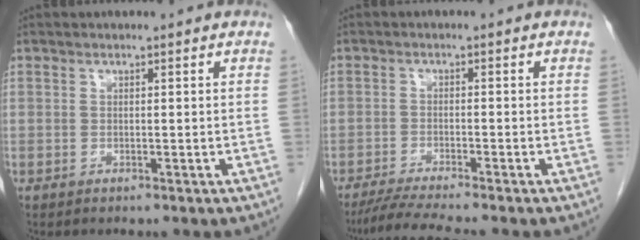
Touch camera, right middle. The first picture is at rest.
{"total": 6.2, "force": [-5.4, -1.1, 3.0], "torque": [-0.050, -0.023, -0.092]}